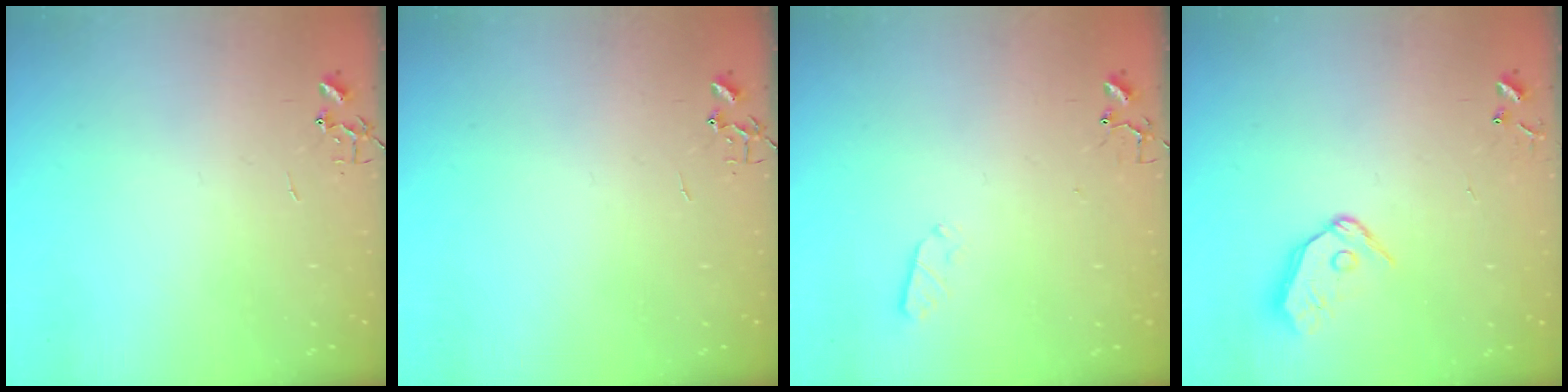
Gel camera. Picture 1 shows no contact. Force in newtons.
{"total": 0.0}
{"total": 2.9, "press": 2.8, "slide": 0.5}
{"total": 9.8, "press": 9.7, "slide": 1.3}